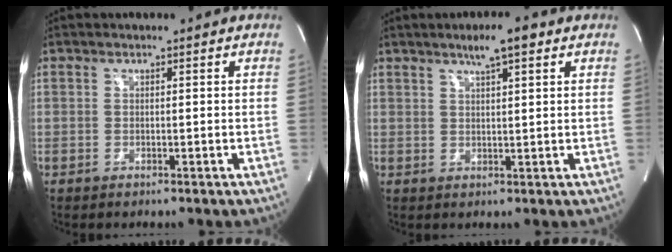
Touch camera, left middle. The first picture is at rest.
{"total": 5.0, "force": [3.2, 0.5, 3.9], "torque": [-0.065, 0.010, 0.049]}